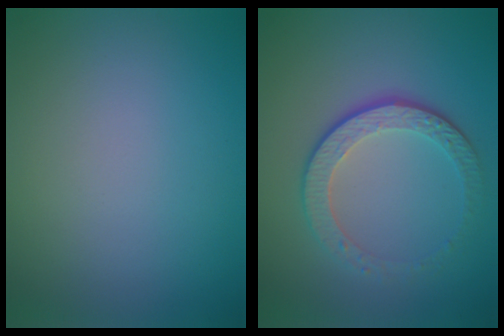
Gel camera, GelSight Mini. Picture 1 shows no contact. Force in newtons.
{"total": 4.2, "press": 3.1, "slide": 2.8}